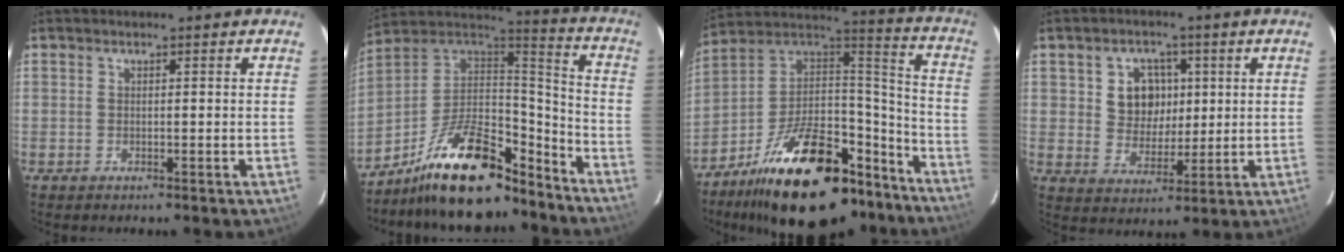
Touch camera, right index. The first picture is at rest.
{"total": 21.7, "force": [-15.2, 8.1, 13.2], "torque": [-0.242, 0.012, -0.249]}
{"total": 29.8, "force": [-19.5, 13.9, 17.7], "torque": [-0.295, 0.047, -0.281]}
{"total": 7.7, "force": [1.9, 6.7, 3.2], "torque": [-0.064, 0.018, 0.042]}